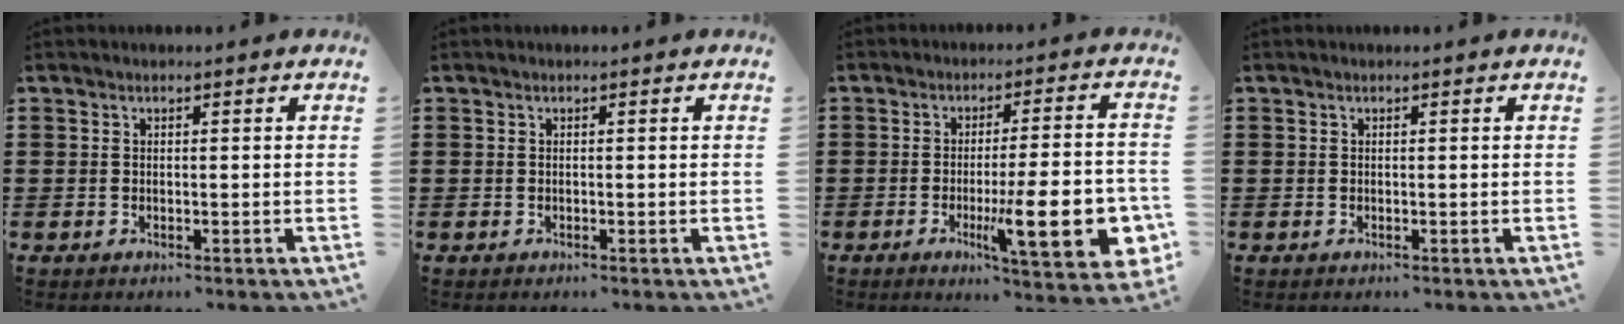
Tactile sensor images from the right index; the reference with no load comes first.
{"total": 0.0}
{"total": 14.8, "force": [-4.2, 3.0, 13.8], "torque": [-0.212, -0.008, -0.060]}
{"total": 0.0}